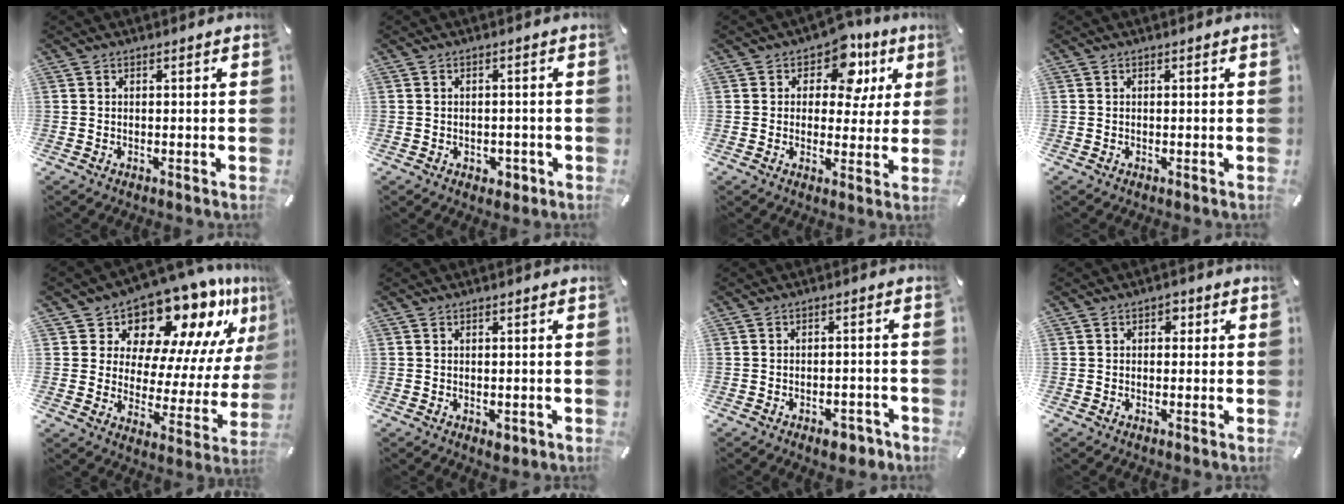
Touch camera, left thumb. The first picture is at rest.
{"total": 2.4, "force": [-0.9, 2.0, 1.0], "torque": [-0.017, 0.004, -0.016]}
{"total": 11.3, "force": [5.1, 7.4, 6.8], "torque": [-0.090, -0.020, 0.085]}
{"total": 0.0}
{"total": 14.5, "force": [12.1, 6.5, 4.4], "torque": [-0.053, -0.127, 0.198]}
{"total": 1.4, "force": [-0.3, 1.1, 0.8], "torque": [-0.012, 0.003, -0.005]}
{"total": 4.6, "force": [-3.2, 2.3, 2.4], "torque": [-0.032, 0.022, -0.055]}
{"total": 1.9, "force": [0.2, 1.7, 1.0], "torque": [-0.005, 0.003, -0.004]}